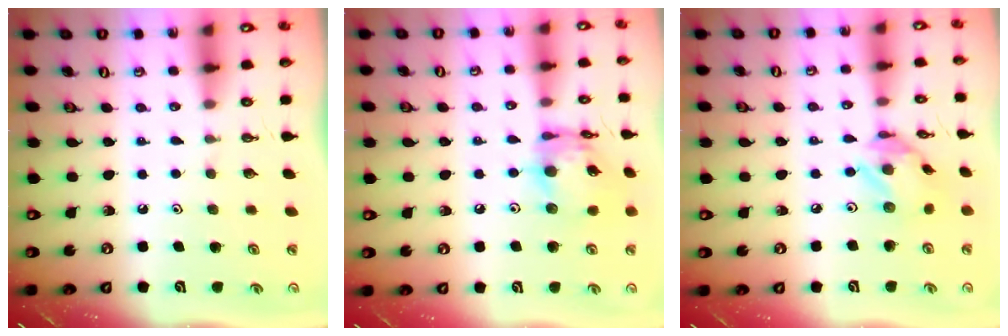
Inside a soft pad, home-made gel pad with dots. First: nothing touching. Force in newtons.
{"total": 14.0, "press": 13.9, "slide": 1.3}
{"total": 10.3, "press": 10.3, "slide": 0.8}